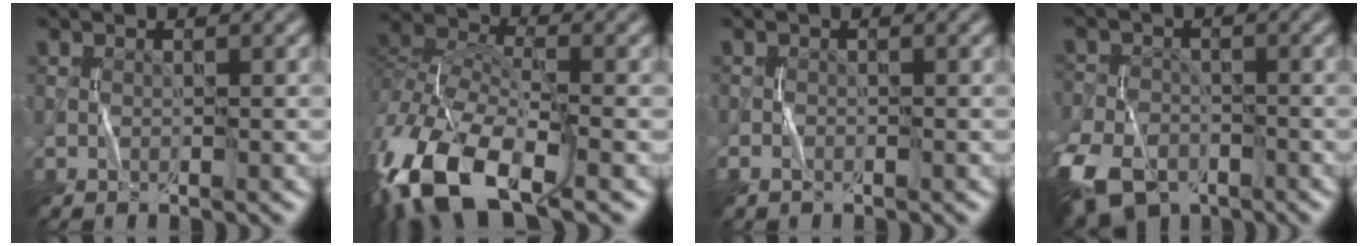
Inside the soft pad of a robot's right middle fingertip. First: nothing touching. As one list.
[{"total": 13.7, "force": [-7.3, 6.5, 9.6], "torque": [-0.208, -0.019, -0.144]}, {"total": 1.0, "force": [-0.6, 0.7, 0.4], "torque": [-0.006, 0.000, -0.013]}, {"total": 9.5, "force": [-5.4, 6.0, 4.9], "torque": [-0.119, -0.037, -0.108]}]